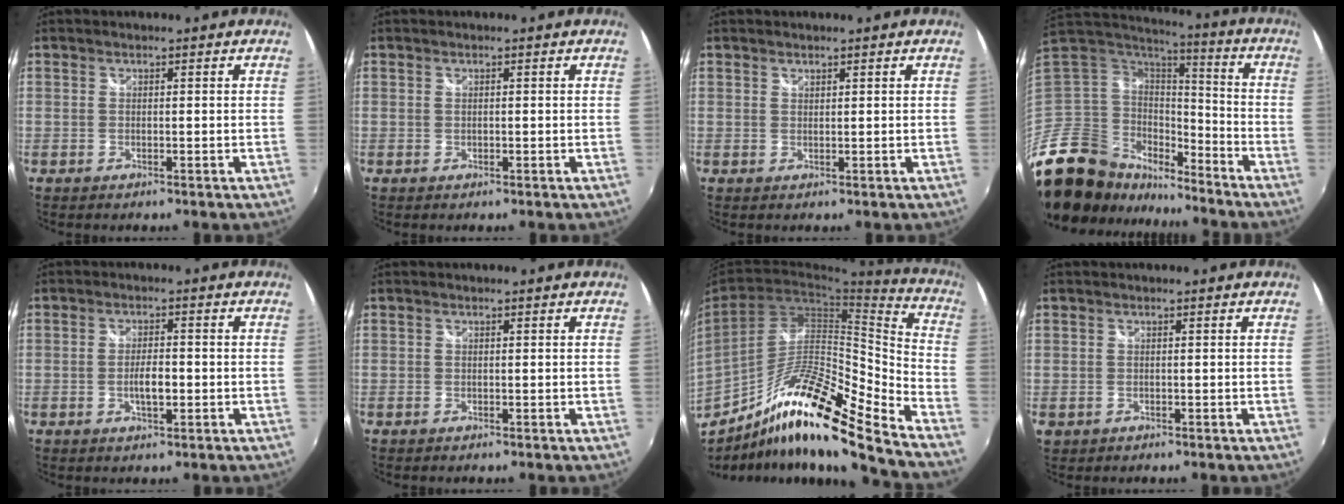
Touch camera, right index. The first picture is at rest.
{"total": 0.0}
{"total": 0.6, "force": [0.6, 0.1, 0.0], "torque": [0.001, 0.000, 0.011]}
{"total": 22.0, "force": [-15.6, 11.9, 10.0], "torque": [-0.226, 0.003, -0.274]}
{"total": 3.9, "force": [-0.9, 1.3, 3.5], "torque": [-0.065, -0.001, -0.014]}
{"total": 0.0}
{"total": 20.5, "force": [-14.1, 2.1, 14.7], "torque": [-0.236, -0.009, -0.250]}
{"total": 1.7, "force": [-0.2, 1.6, 0.3], "torque": [-0.005, -0.004, -0.005]}